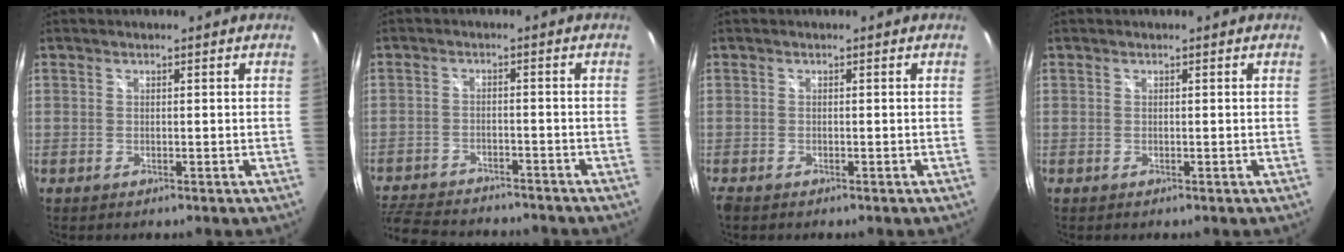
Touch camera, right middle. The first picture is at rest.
{"total": 14.9, "force": [-12.8, 4.9, 6.0], "torque": [-0.146, -0.010, -0.196]}
{"total": 1.1, "force": [-0.9, 0.5, 0.5], "torque": [-0.012, -0.005, -0.018]}
{"total": 0.0}